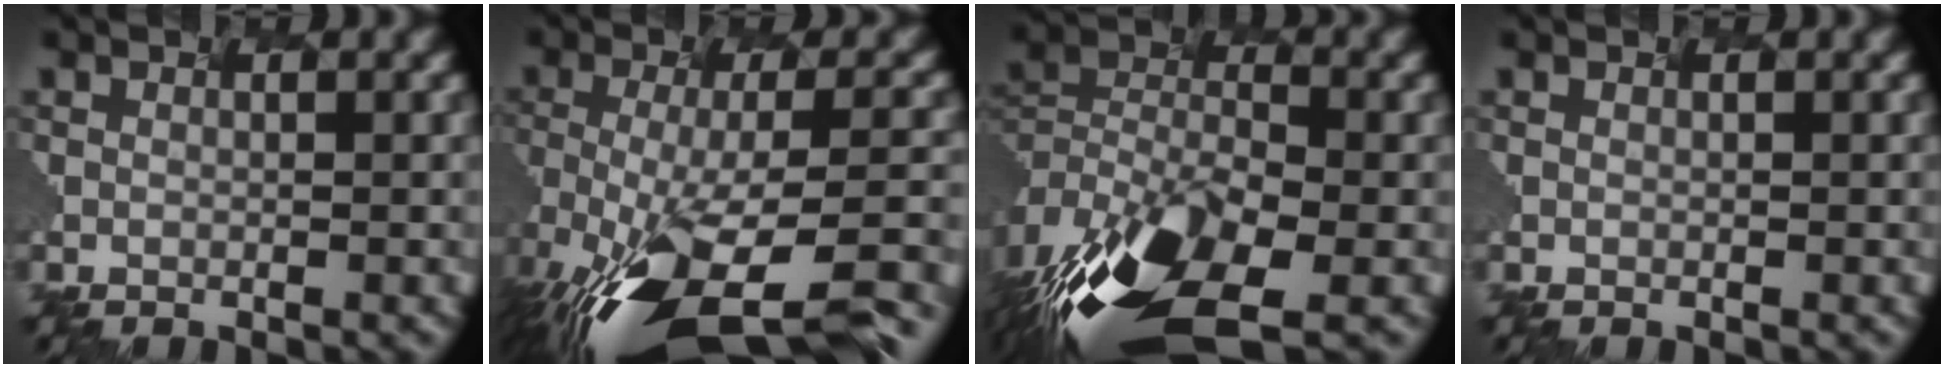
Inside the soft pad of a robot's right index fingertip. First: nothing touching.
{"total": 13.6, "force": [-8.4, 3.5, 10.0], "torque": [-0.220, -0.018, -0.105]}
{"total": 14.4, "force": [-10.2, 6.6, 7.8], "torque": [-0.205, -0.035, -0.132]}
{"total": 0.0}